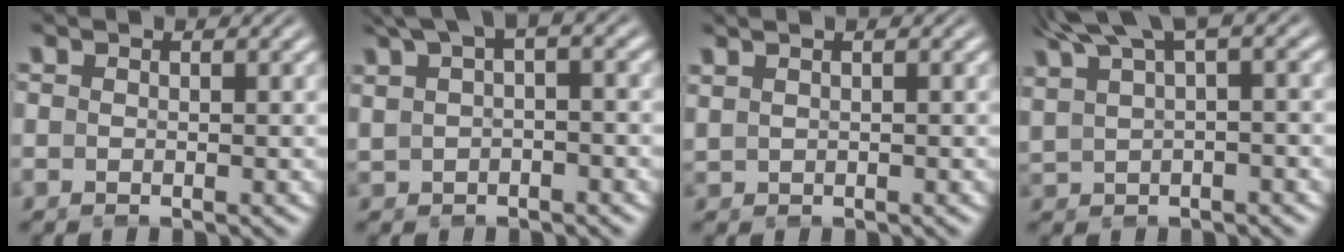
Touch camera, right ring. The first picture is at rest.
{"total": 3.9, "force": [2.1, 1.2, 3.1], "torque": [-0.047, 0.014, 0.036]}
{"total": 1.1, "force": [1.0, -0.2, 0.5], "torque": [-0.003, 0.012, 0.018]}
{"total": 4.6, "force": [2.9, 1.3, 3.2], "torque": [-0.046, 0.017, 0.051]}